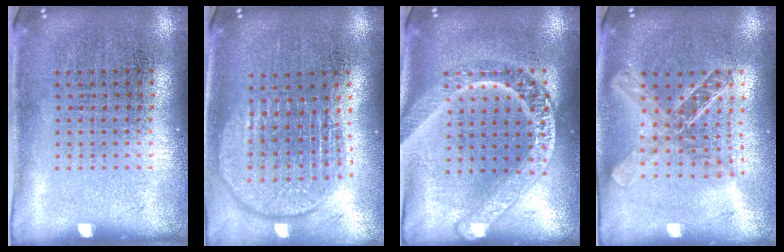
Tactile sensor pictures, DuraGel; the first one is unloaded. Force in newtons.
{"total": 1.9, "press": 1.6, "slide": 1.0}
{"total": 3.1, "press": 3.1, "slide": 0.3}
{"total": 1.9, "press": 1.6, "slide": 1.0}